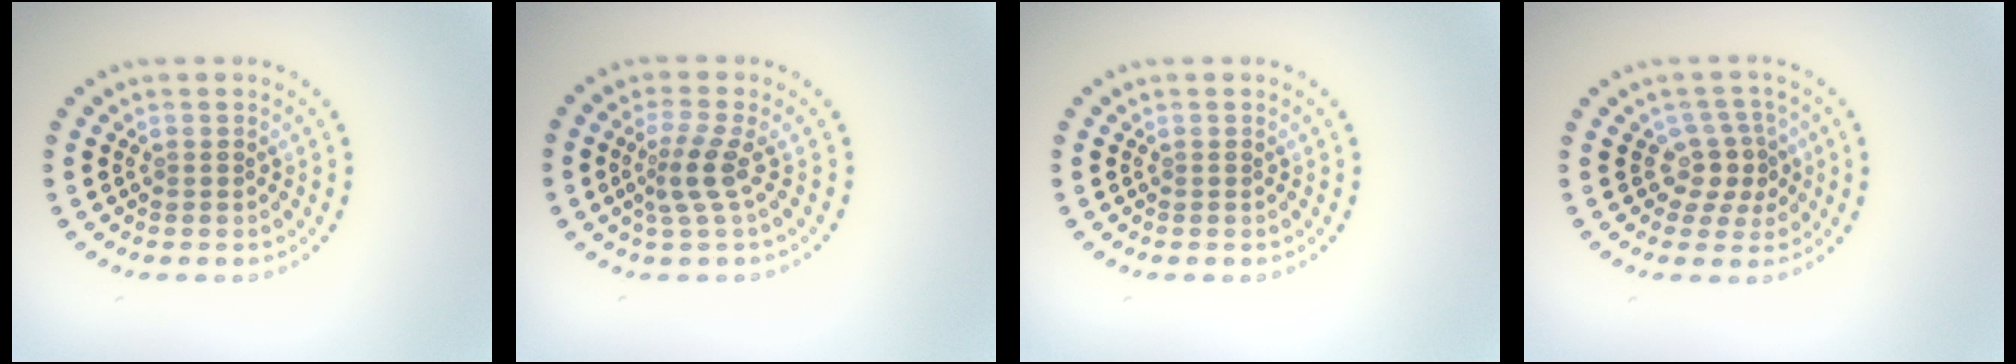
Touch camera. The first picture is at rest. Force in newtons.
{"total": 2.6, "press": 1.8, "slide": 1.8}
{"total": 0.0}
{"total": 2.9, "press": 2.2, "slide": 1.9}